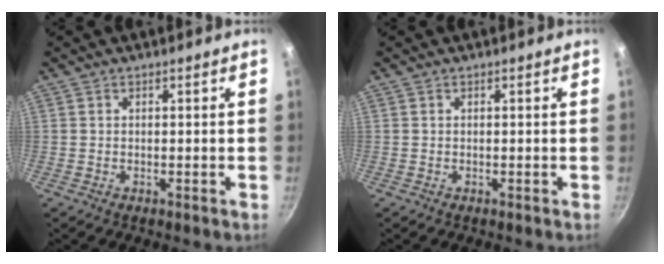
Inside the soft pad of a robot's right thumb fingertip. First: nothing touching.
{"total": 0.0}